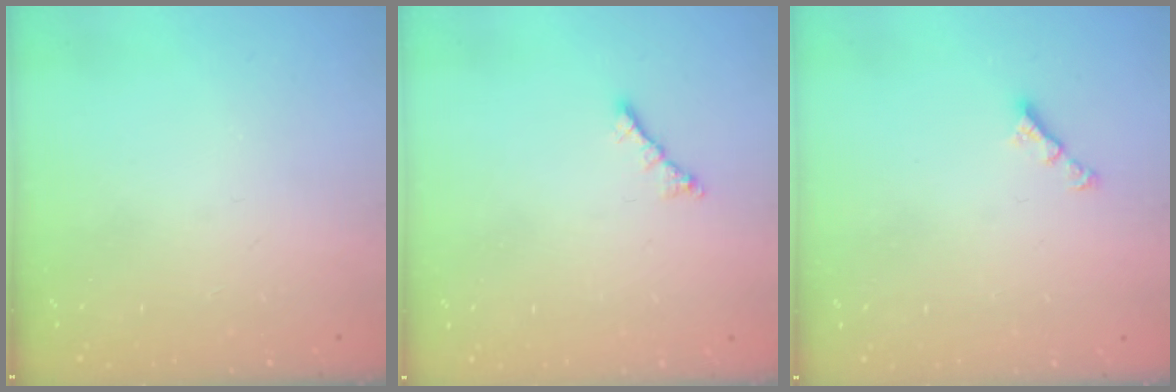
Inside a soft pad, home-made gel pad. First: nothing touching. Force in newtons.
{"total": 1.8, "press": 1.8, "slide": 0.5}
{"total": 3.0, "press": 2.9, "slide": 0.5}